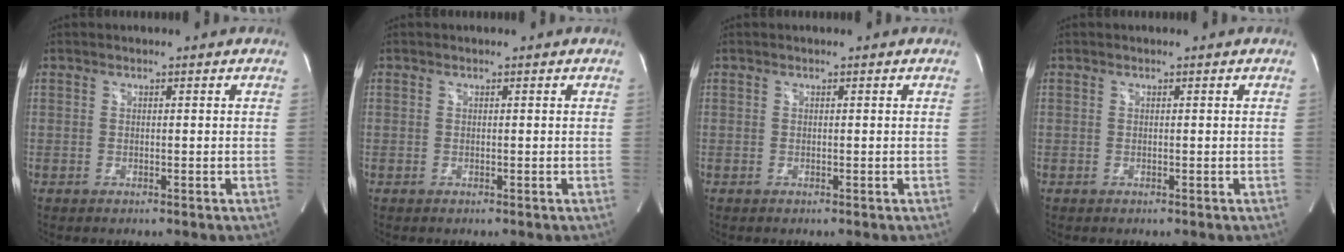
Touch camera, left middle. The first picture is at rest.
{"total": 0.0}
{"total": 0.0}
{"total": 0.0}